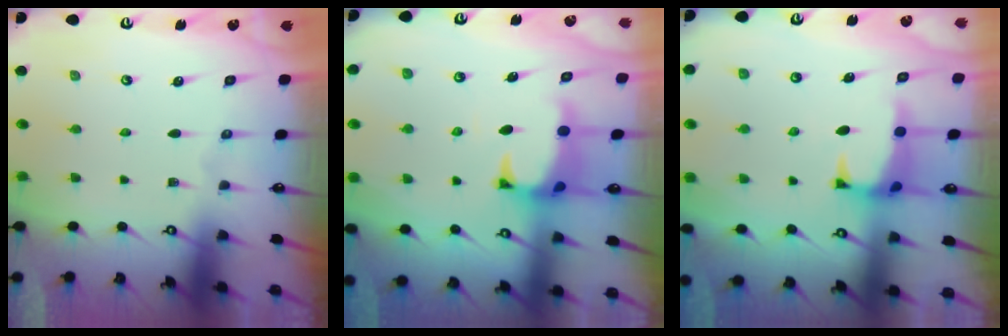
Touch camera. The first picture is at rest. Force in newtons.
{"total": 1.0, "press": 0.1, "slide": 1.0}
{"total": 1.5, "press": 1.3, "slide": 0.7}